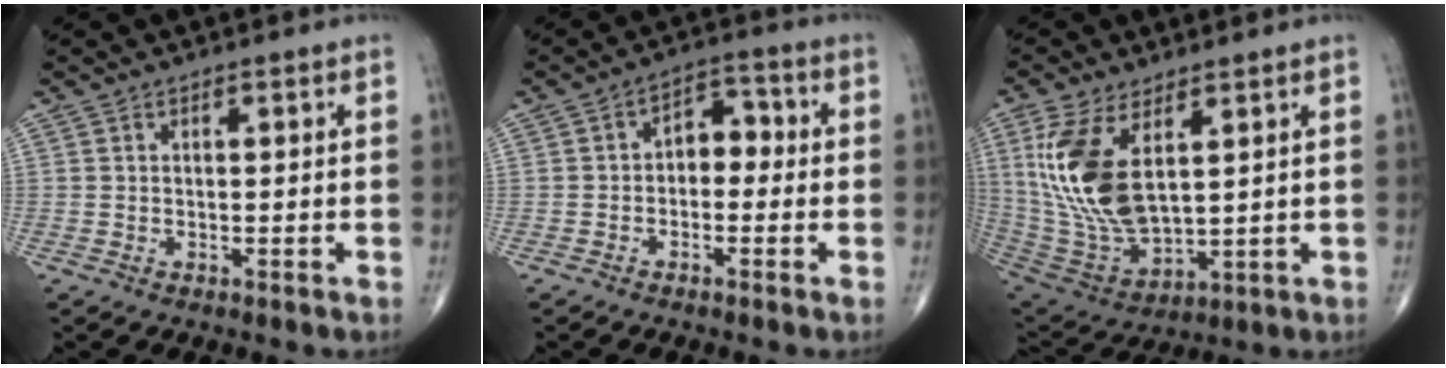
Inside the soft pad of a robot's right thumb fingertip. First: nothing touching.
{"total": 5.3, "force": [-0.5, 3.7, 3.8], "torque": [-0.029, 0.025, -0.023]}
{"total": 16.4, "force": [5.1, 7.9, 13.4], "torque": [-0.275, -0.023, 0.116]}